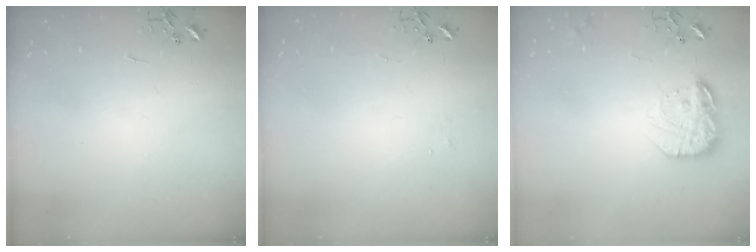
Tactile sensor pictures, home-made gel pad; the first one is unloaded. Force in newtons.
{"total": 4.0, "press": 4.0, "slide": 0.5}
{"total": 14.9, "press": 14.9, "slide": 0.7}